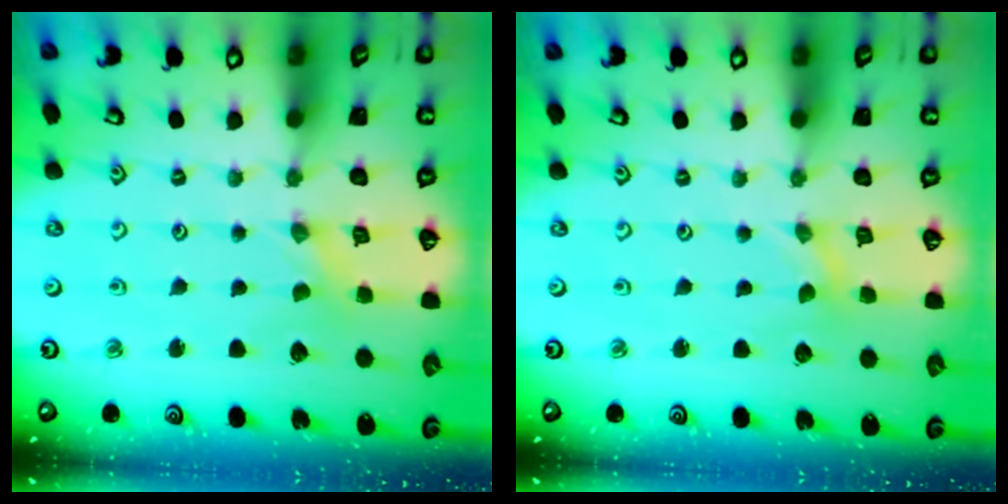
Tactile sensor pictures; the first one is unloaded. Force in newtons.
{"total": 0.0}